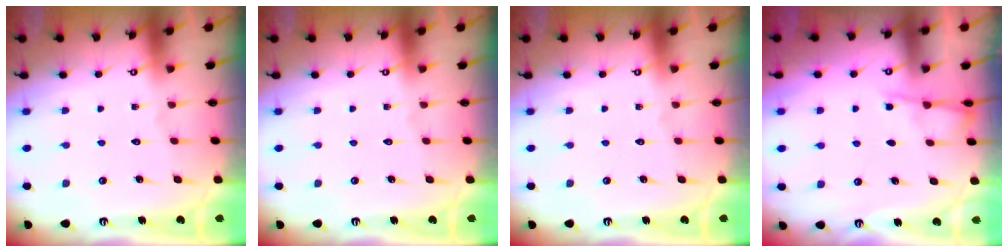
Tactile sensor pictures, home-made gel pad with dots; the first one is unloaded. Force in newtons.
{"total": 0.0}
{"total": 0.0}
{"total": 3.8, "press": 3.8, "slide": 0.4}